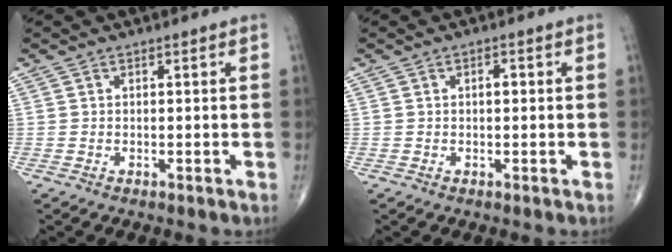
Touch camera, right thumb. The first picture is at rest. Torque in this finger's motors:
{"motor_torque": [0.11, 1.19, 0.45, 0.18, 0.00]}